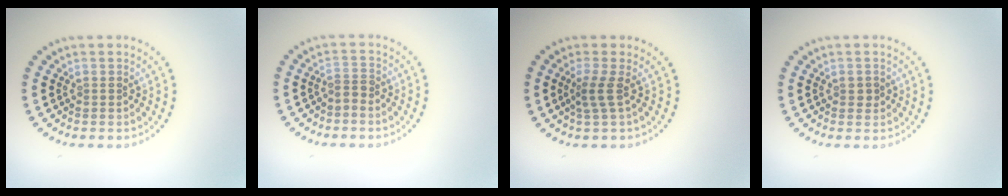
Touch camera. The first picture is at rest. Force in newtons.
{"total": 1.1, "press": 0.7, "slide": 0.9}
{"total": 1.8, "press": 1.1, "slide": 1.4}
{"total": 0.9, "press": 0.9, "slide": 0.3}